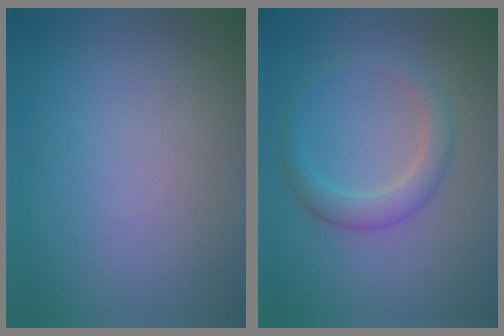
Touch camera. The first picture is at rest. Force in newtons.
{"total": 2.6, "press": 2.6, "slide": 0.1}